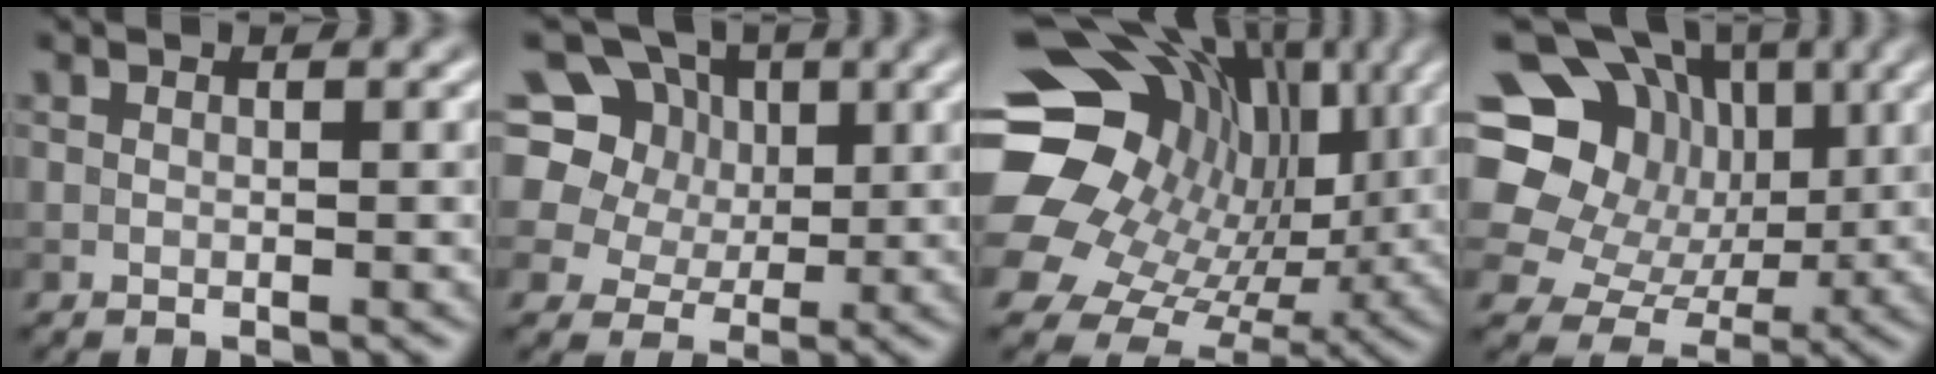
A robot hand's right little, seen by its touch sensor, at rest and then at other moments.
{"total": 13.0, "force": [5.2, 10.5, 5.7], "torque": [-0.134, 0.042, 0.081]}
{"total": 19.5, "force": [3.9, 16.1, 10.2], "torque": [-0.201, 0.038, 0.078]}
{"total": 16.1, "force": [4.4, 13.7, 7.3], "torque": [-0.163, 0.041, 0.062]}